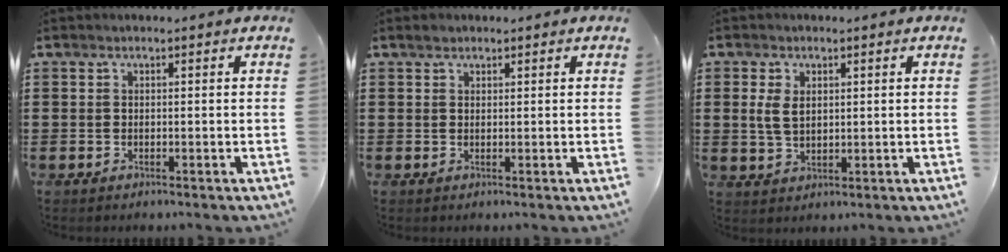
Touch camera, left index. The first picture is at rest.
{"total": 1.0, "force": [0.9, 0.5, 0.3], "torque": [-0.008, 0.004, 0.016]}
{"total": 3.6, "force": [0.9, 2.1, 2.8], "torque": [-0.068, 0.005, 0.013]}